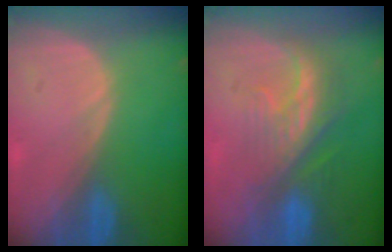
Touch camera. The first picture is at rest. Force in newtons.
{"total": 8.3, "press": 7.5, "slide": 3.7}